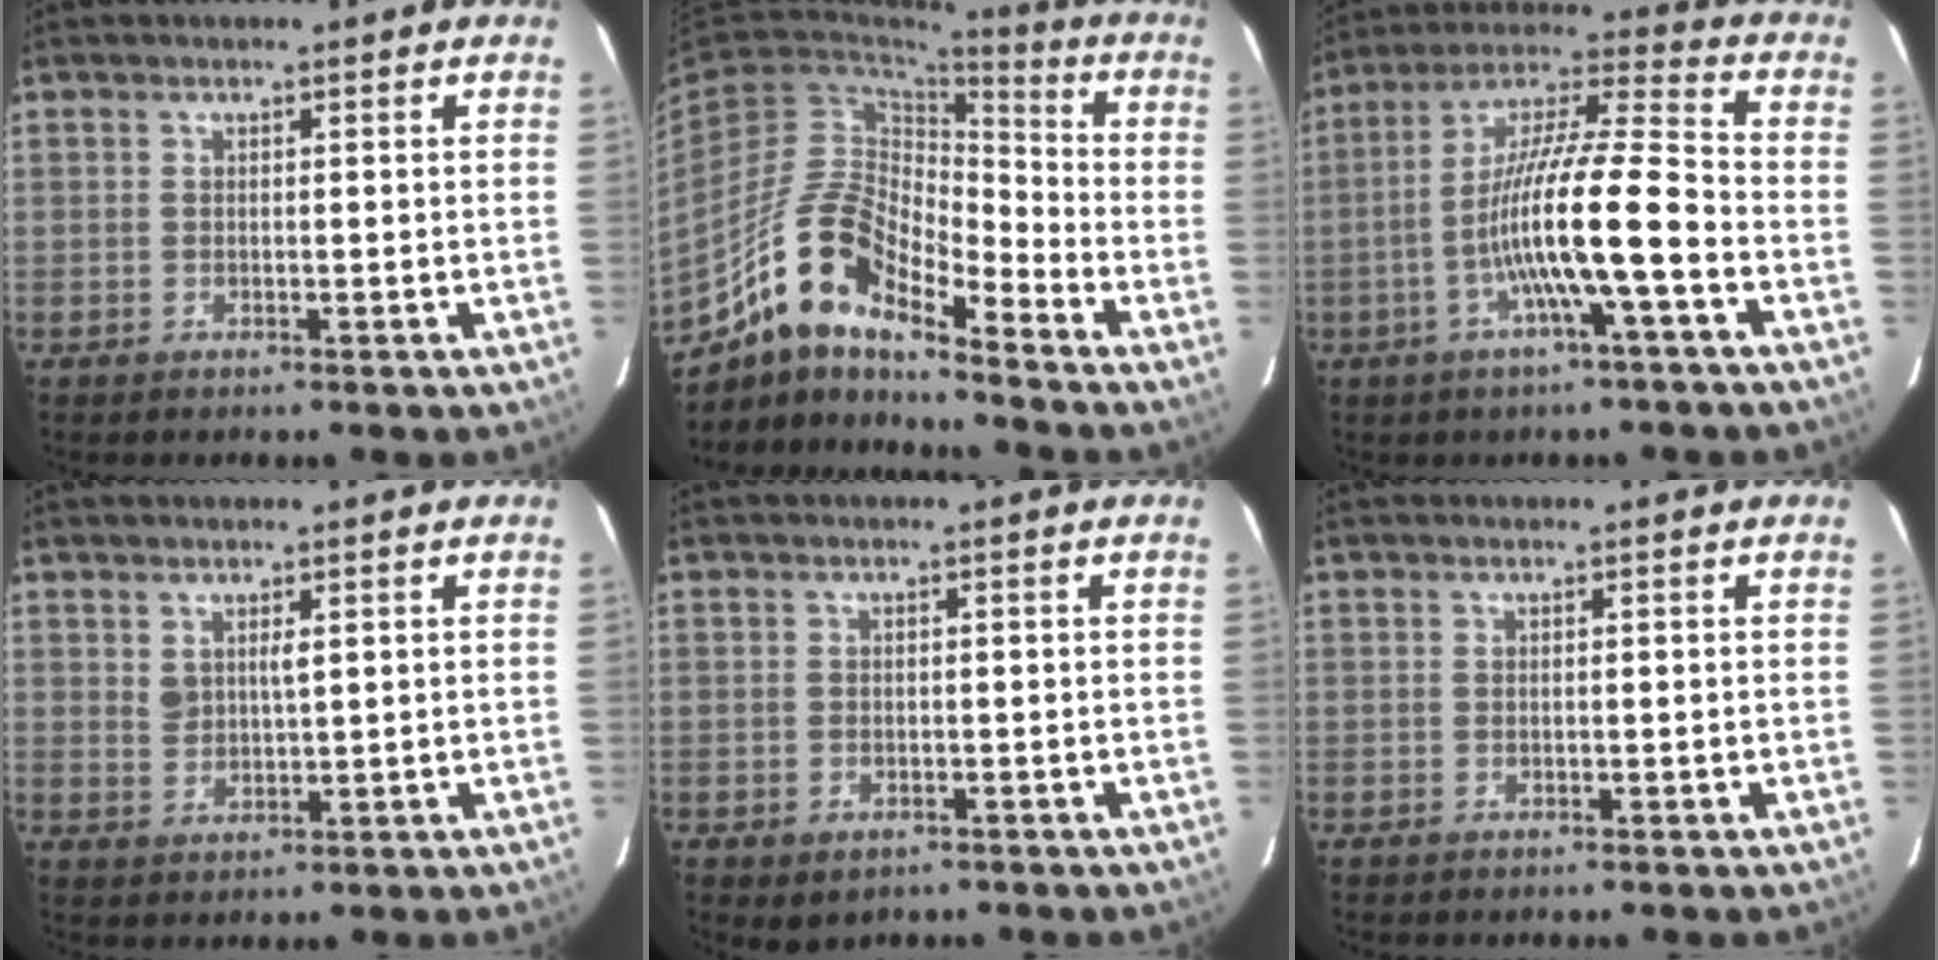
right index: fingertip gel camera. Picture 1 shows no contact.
{"total": 12.0, "force": [-9.5, 3.0, 6.7], "torque": [-0.134, 0.028, -0.174]}
{"total": 14.4, "force": [-4.3, 0.3, 13.8], "torque": [-0.254, 0.012, -0.081]}
{"total": 2.6, "force": [1.3, 0.9, 2.1], "torque": [-0.045, -0.002, 0.030]}
{"total": 2.0, "force": [-1.0, 1.5, 0.9], "torque": [-0.012, 0.001, -0.001]}
{"total": 0.0}